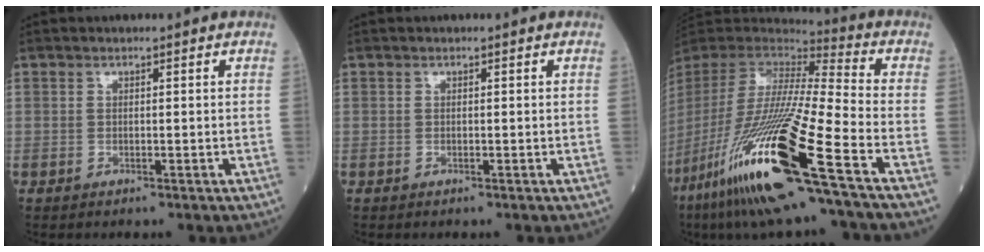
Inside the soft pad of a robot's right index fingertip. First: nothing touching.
{"total": 0.0}
{"total": 27.5, "force": [-14.4, 0.4, 23.5], "torque": [-0.492, -0.072, -0.276]}